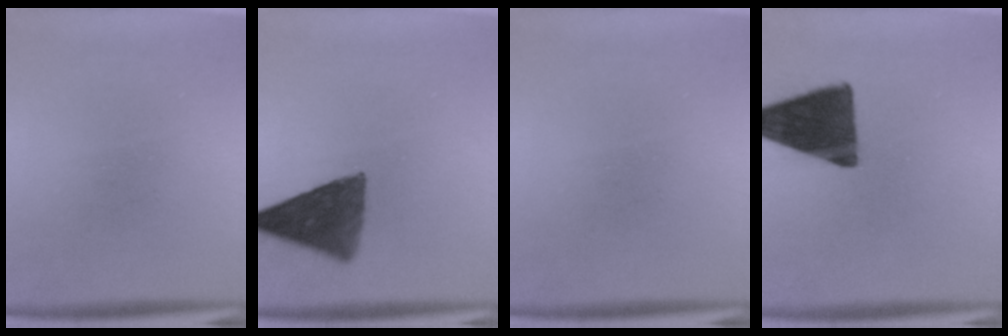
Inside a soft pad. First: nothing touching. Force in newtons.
{"total": 10.4}
{"total": 0.0}
{"total": 14.7}